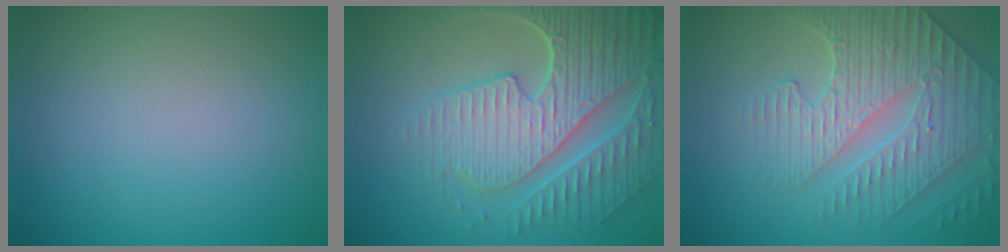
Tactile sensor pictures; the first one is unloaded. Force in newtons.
{"total": 7.8, "press": 6.0, "slide": 5.0}
{"total": 4.5, "press": 4.5, "slide": 0.4}